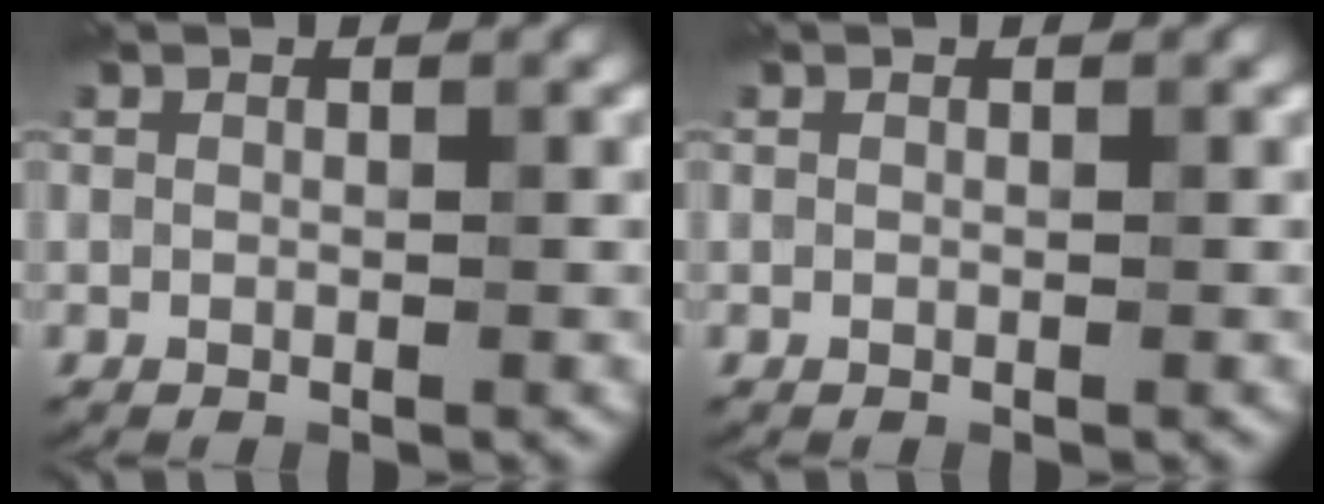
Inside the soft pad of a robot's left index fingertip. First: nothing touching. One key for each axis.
{"total": 0.0}